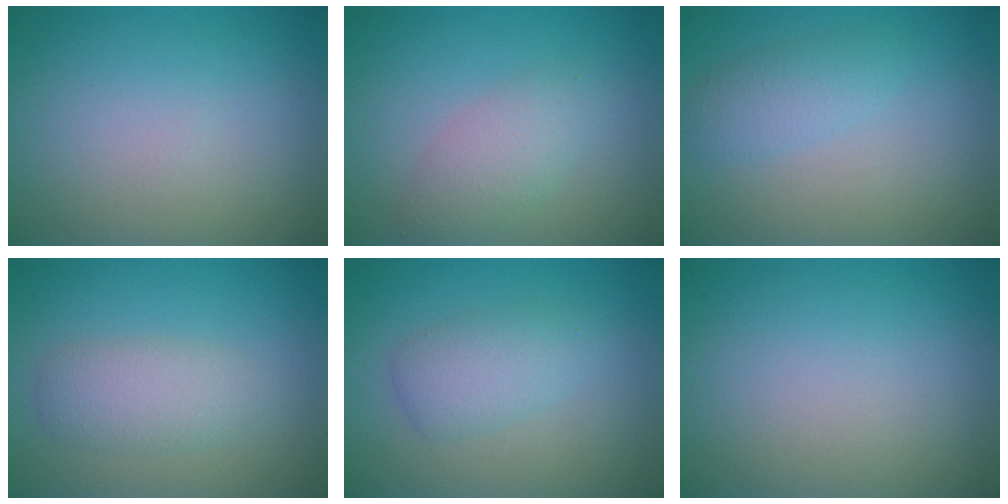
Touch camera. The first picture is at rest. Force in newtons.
{"total": 2.9, "press": 2.9, "slide": 0.2}
{"total": 2.0, "press": 2.0, "slide": 0.1}
{"total": 3.0, "press": 3.0, "slide": 0.1}
{"total": 2.9, "press": 2.9, "slide": 0.0}
{"total": 0.0}